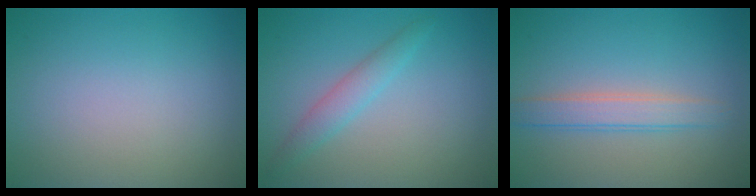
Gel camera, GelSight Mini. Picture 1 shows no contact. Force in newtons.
{"total": 2.0, "press": 2.0, "slide": 0.1}
{"total": 2.6, "press": 2.6, "slide": 0.0}